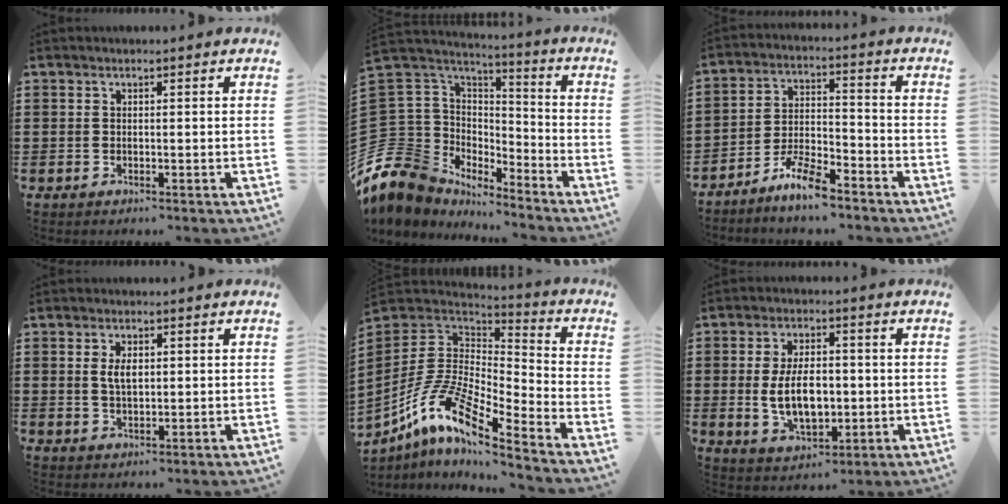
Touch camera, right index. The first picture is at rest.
{"total": 10.7, "force": [-6.2, 8.6, 1.5], "torque": [-0.099, -0.013, -0.118]}
{"total": 6.6, "force": [-5.8, 1.2, 2.9], "torque": [-0.061, 0.007, -0.109]}
{"total": 3.3, "force": [0.6, 1.5, 2.8], "torque": [-0.059, 0.006, 0.010]}
{"total": 11.2, "force": [-7.8, 3.2, 7.4], "torque": [-0.182, -0.003, -0.166]}
{"total": 7.7, "force": [-0.3, 4.5, 6.3], "torque": [-0.121, 0.000, -0.012]}